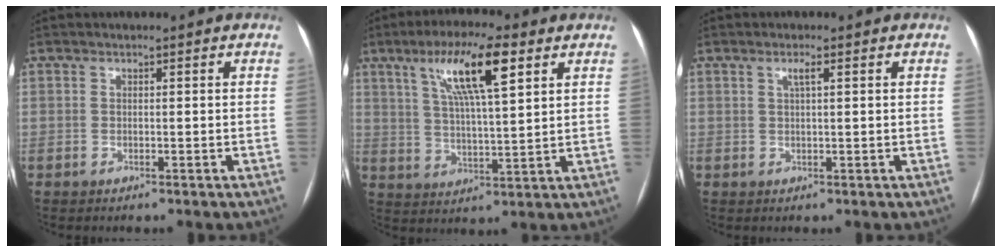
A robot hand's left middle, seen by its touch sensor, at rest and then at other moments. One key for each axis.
{"total": 11.5, "fx": 5.6, "fy": 1.6, "fz": 9.9, "tx": -0.180, "ty": 0.013, "tz": 0.098}
{"total": 1.4, "fx": 0.6, "fy": 0.0, "fz": 1.3, "tx": -0.025, "ty": 0.003, "tz": 0.011}